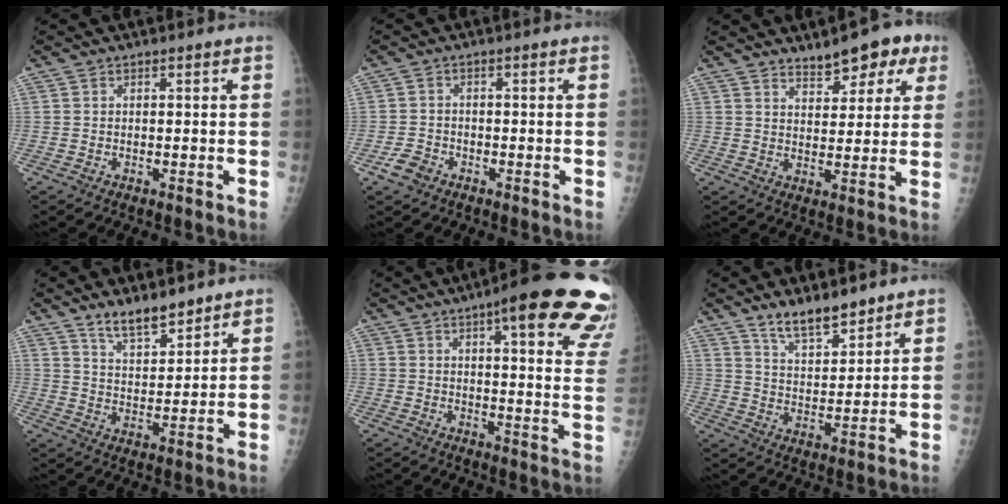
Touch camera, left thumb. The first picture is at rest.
{"total": 4.1, "force": [-2.5, 2.9, 1.5], "torque": [-0.022, 0.015, -0.044]}
{"total": 8.4, "force": [5.4, 3.8, 5.1], "torque": [-0.039, -0.020, 0.077]}
{"total": 7.8, "force": [6.4, 2.4, 3.7], "torque": [-0.046, -0.049, 0.118]}
{"total": 23.5, "force": [14.5, 4.9, 17.9], "torque": [-0.189, -0.036, 0.167]}
{"total": 8.6, "force": [7.0, 2.6, 4.2], "torque": [-0.055, -0.053, 0.131]}